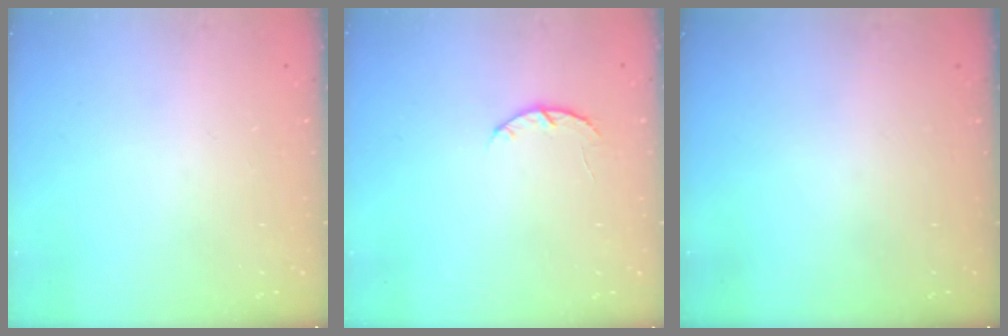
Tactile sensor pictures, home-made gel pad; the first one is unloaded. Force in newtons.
{"total": 3.4, "press": 3.4, "slide": 0.6}
{"total": 0.0}